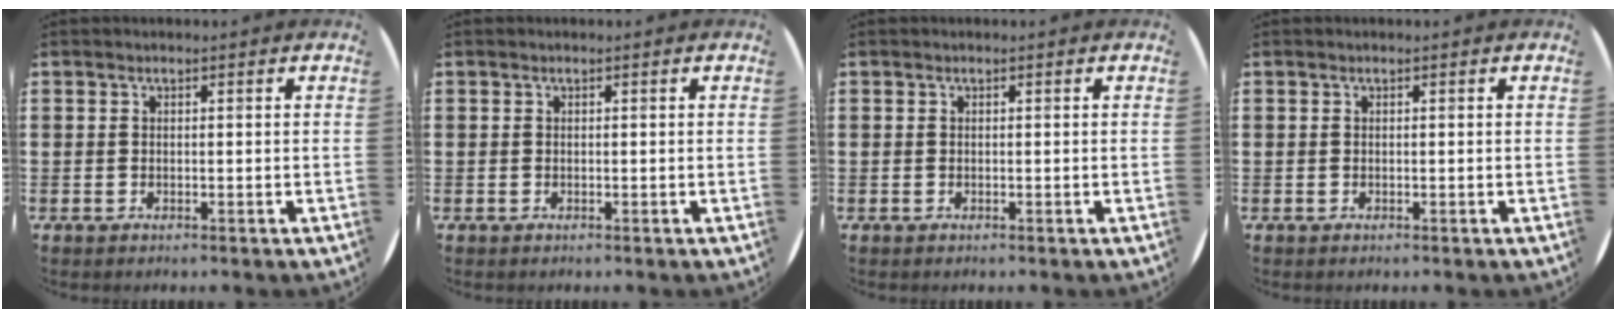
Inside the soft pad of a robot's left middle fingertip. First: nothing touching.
{"total": 0.0}
{"total": 0.0}
{"total": 0.0}